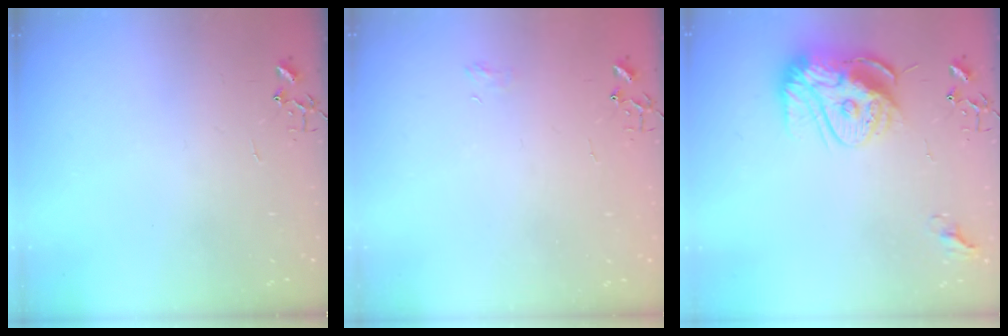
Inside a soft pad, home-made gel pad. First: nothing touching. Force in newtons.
{"total": 5.1, "press": 5.1, "slide": 0.6}
{"total": 15.6, "press": 15.6, "slide": 1.3}